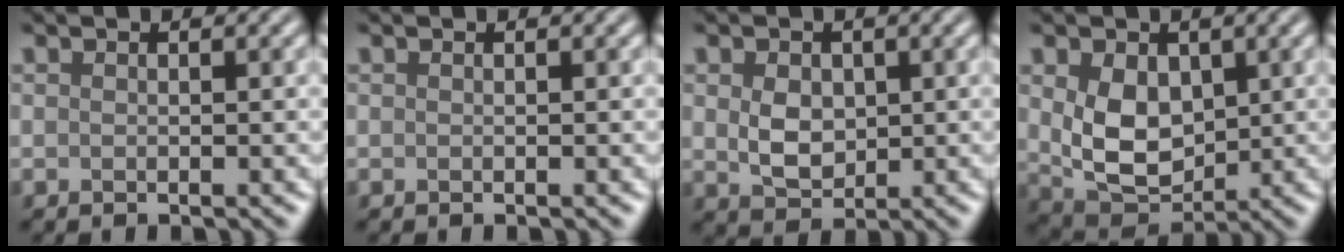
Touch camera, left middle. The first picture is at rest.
{"total": 0.0}
{"total": 3.1, "force": [0.4, 2.3, 2.1], "torque": [-0.041, -0.004, 0.008]}
{"total": 5.7, "force": [0.9, 4.1, 3.9], "torque": [-0.081, -0.010, 0.026]}